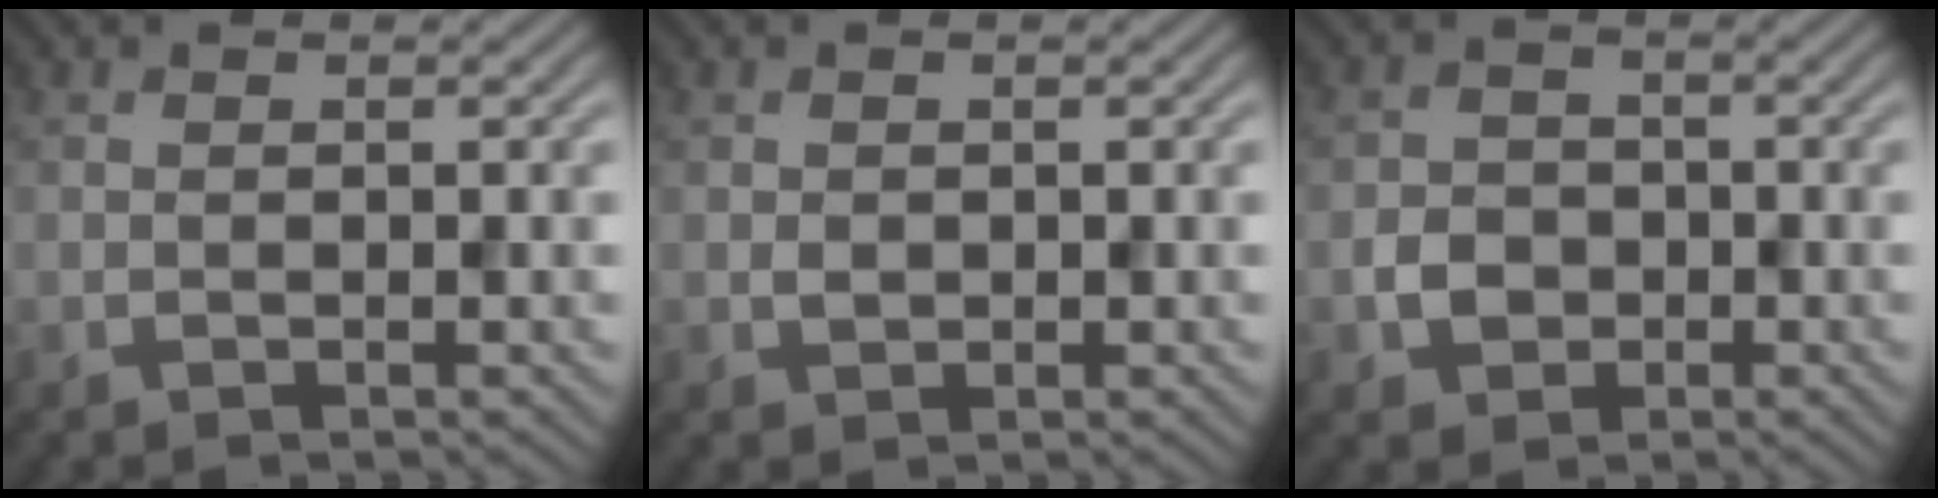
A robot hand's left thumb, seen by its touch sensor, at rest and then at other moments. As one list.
[{"total": 1.0, "force": [0.0, 0.9, 0.5], "torque": [-0.010, -0.003, 0.001]}, {"total": 3.1, "force": [-1.0, 2.7, 1.1], "torque": [-0.020, -0.001, -0.021]}]